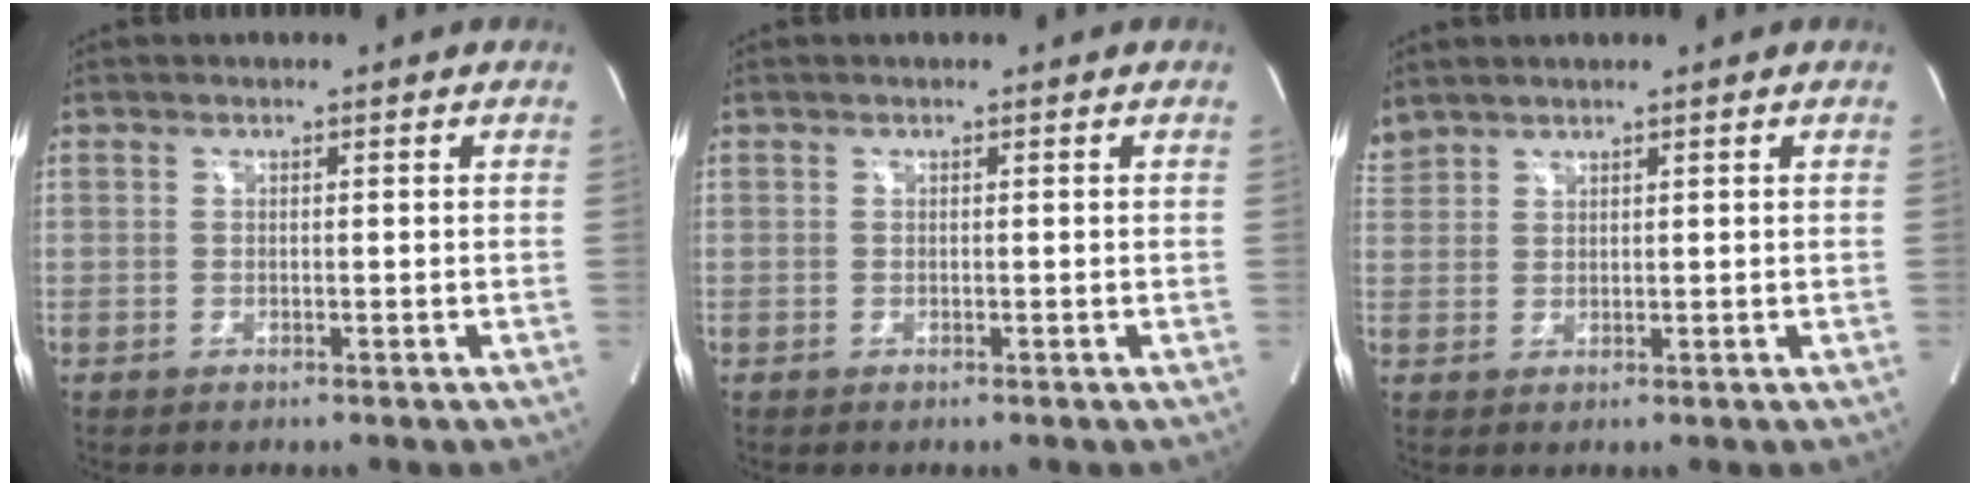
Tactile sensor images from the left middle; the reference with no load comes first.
{"total": 0.0}
{"total": 2.9, "force": [2.8, 0.3, 0.6], "torque": [-0.030, 0.025, 0.066]}